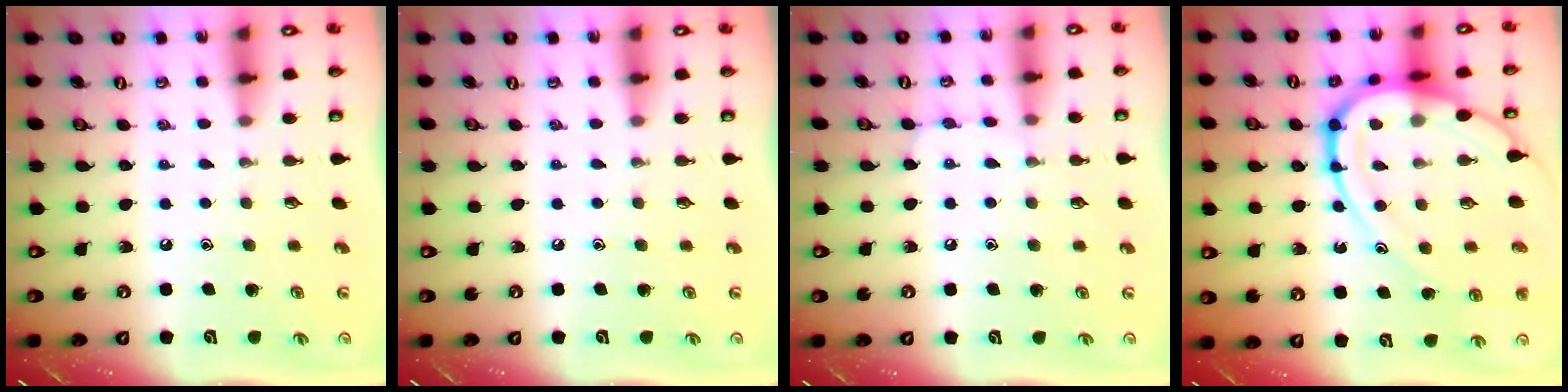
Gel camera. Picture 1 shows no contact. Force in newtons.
{"total": 0.0}
{"total": 5.8, "press": 5.8, "slide": 0.6}
{"total": 17.7, "press": 17.7, "slide": 1.1}